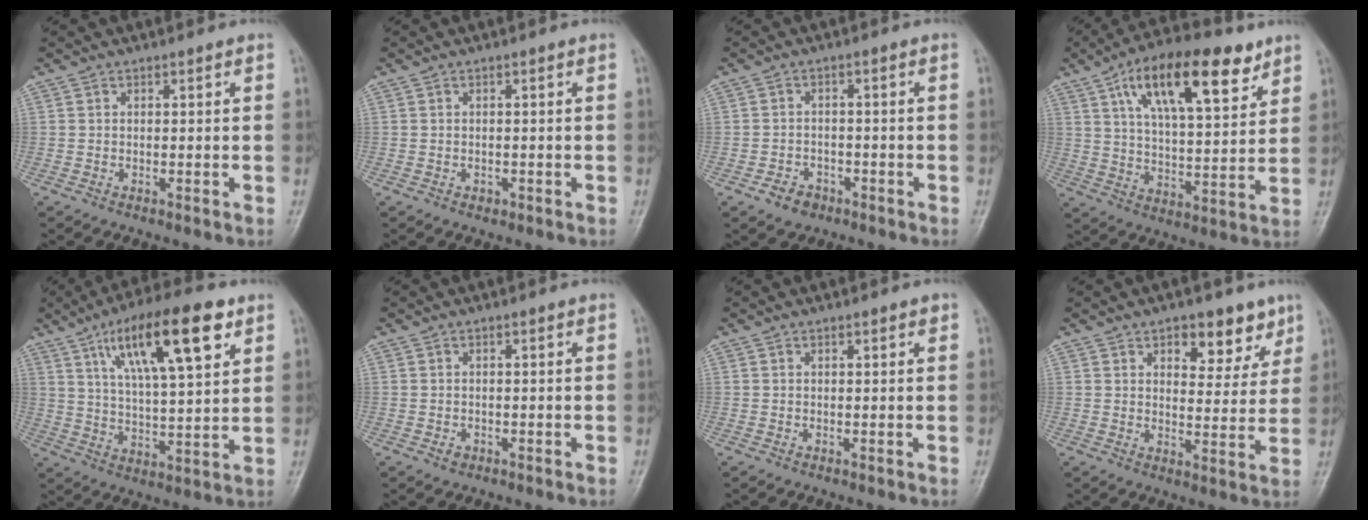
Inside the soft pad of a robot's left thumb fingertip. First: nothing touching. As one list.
[{"total": 0.7, "force": [-0.3, 0.6, 0.3], "torque": [-0.003, 0.001, -0.003]}, {"total": 3.6, "force": [-2.1, 2.6, 1.3], "torque": [-0.012, 0.014, -0.031]}, {"total": 19.1, "force": [10.2, 7.4, 14.4], "torque": [-0.203, -0.026, 0.169]}, {"total": 18.2, "force": [8.9, 5.4, 15.0], "torque": [-0.228, -0.021, 0.151]}, {"total": 1.0, "force": [-0.3, 0.8, 0.4], "torque": [-0.003, 0.001, -0.002]}, {"total": 1.1, "force": [0.7, 0.4, 0.7], "torque": [-0.009, -0.002, 0.009]}, {"total": 9.2, "force": [5.7, 4.9, 5.3], "torque": [-0.033, -0.029, 0.079]}]